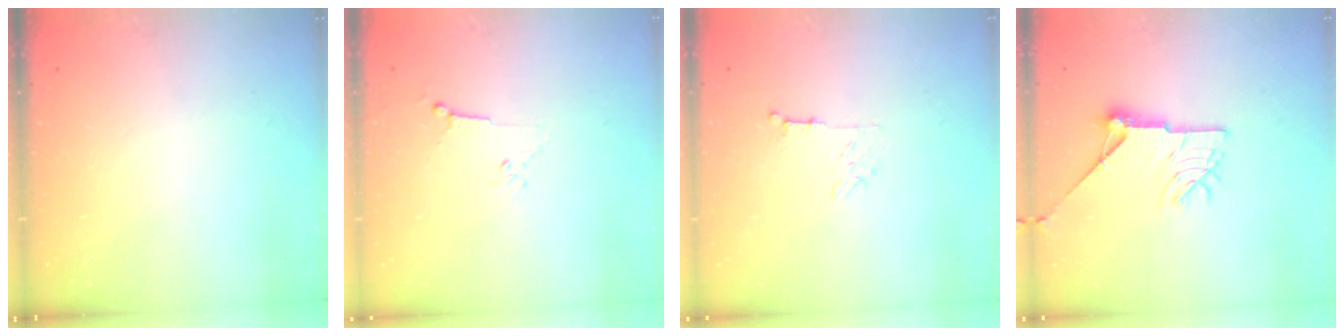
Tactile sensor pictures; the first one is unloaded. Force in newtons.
{"total": 3.0, "press": 2.9, "slide": 0.8}
{"total": 5.8, "press": 5.8, "slide": 0.5}
{"total": 12.6, "press": 12.6, "slide": 0.4}